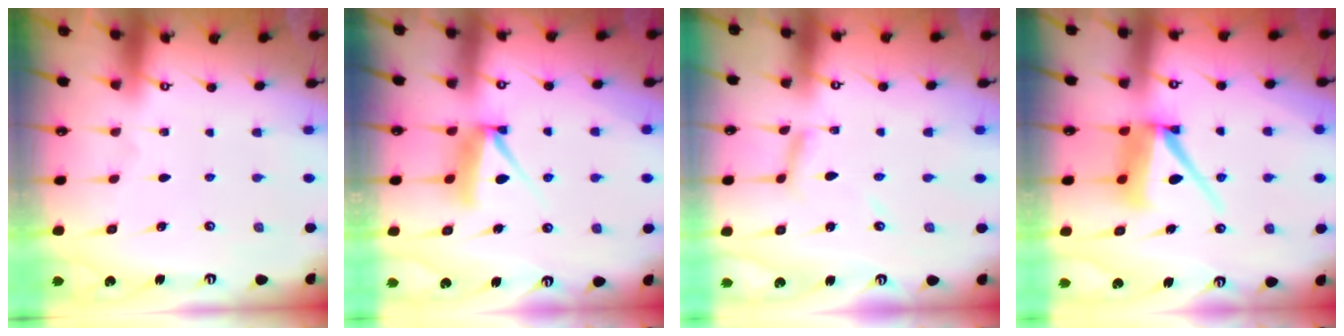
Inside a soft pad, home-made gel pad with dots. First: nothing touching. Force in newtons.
{"total": 8.0, "press": 8.0, "slide": 0.8}
{"total": 5.6, "press": 5.6, "slide": 0.4}
{"total": 9.7, "press": 9.6, "slide": 1.1}